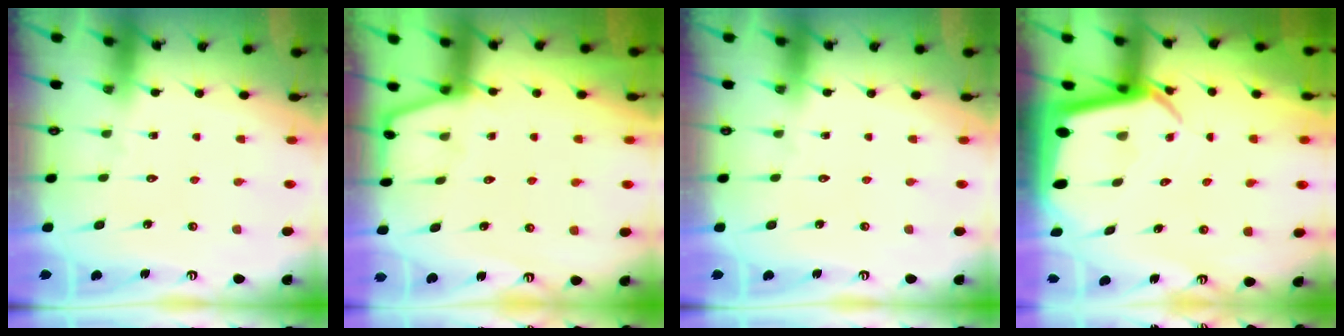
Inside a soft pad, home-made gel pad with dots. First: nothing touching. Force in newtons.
{"total": 2.7, "press": 2.7, "slide": 0.4}
{"total": 0.0}
{"total": 5.6, "press": 5.6, "slide": 0.4}